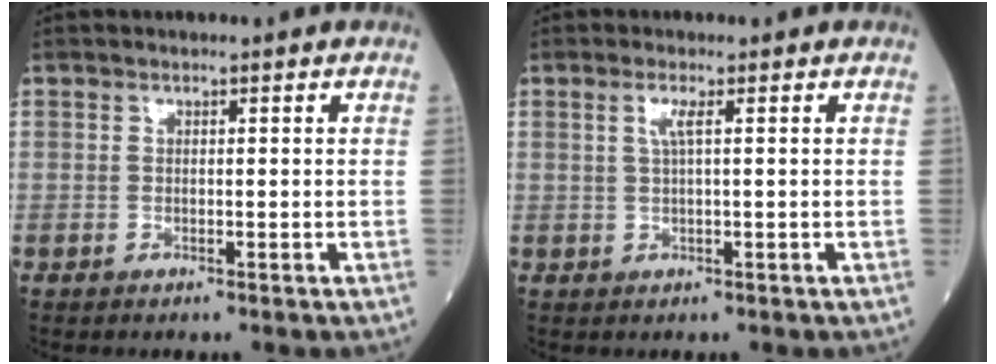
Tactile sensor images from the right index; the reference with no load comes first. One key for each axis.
{"total": 1.9, "fx": 0.6, "fy": -0.1, "fz": 1.8, "tx": -0.042, "ty": 0.003, "tz": 0.010}